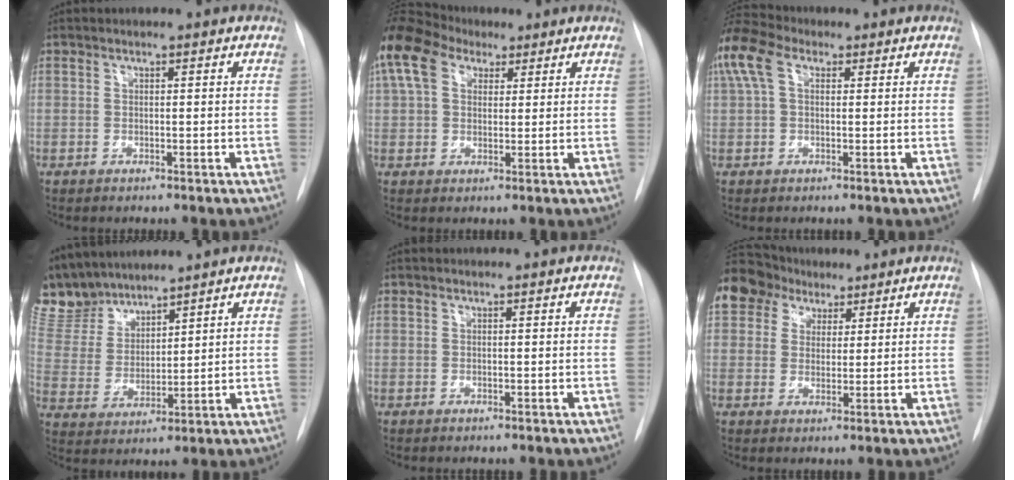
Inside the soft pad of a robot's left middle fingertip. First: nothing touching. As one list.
[{"total": 17.4, "force": [9.4, 11.3, 9.2], "torque": [-0.251, 0.081, 0.171]}, {"total": 10.5, "force": [4.3, 6.5, 7.0], "torque": [-0.179, 0.047, 0.077]}, {"total": 10.8, "force": [10.1, 3.0, 2.1], "torque": [-0.056, 0.007, 0.216]}, {"total": 0.0}, {"total": 13.2, "force": [8.0, 9.7, 3.9], "torque": [-0.113, 0.059, 0.151]}]